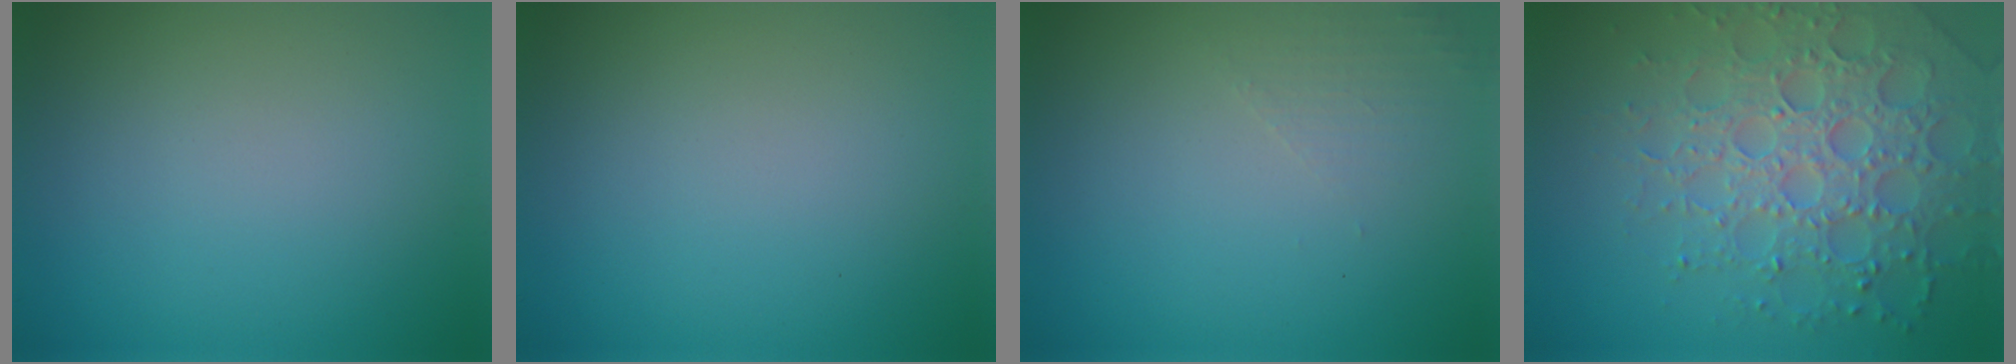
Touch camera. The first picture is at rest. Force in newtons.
{"total": 0.0}
{"total": 1.3, "press": 1.2, "slide": 0.4}
{"total": 6.9, "press": 6.7, "slide": 1.6}